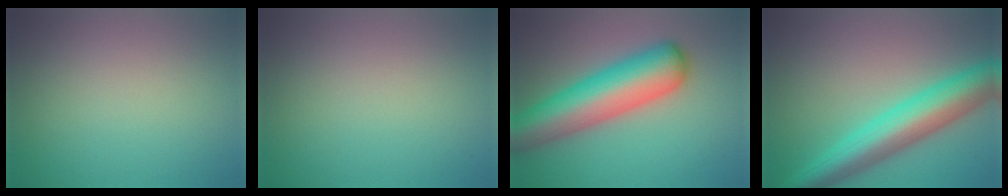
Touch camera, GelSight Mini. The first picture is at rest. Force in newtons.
{"total": 0.0}
{"total": 9.6, "press": 9.6, "slide": 0.4}
{"total": 8.1, "press": 8.1, "slide": 0.2}